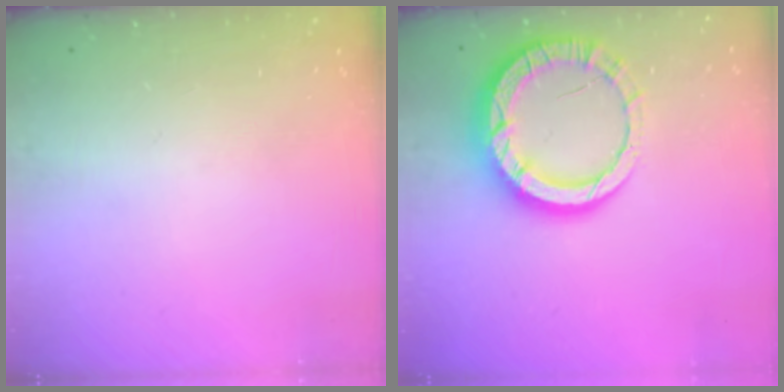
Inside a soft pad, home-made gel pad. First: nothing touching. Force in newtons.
{"total": 15.1, "press": 15.1, "slide": 1.4}